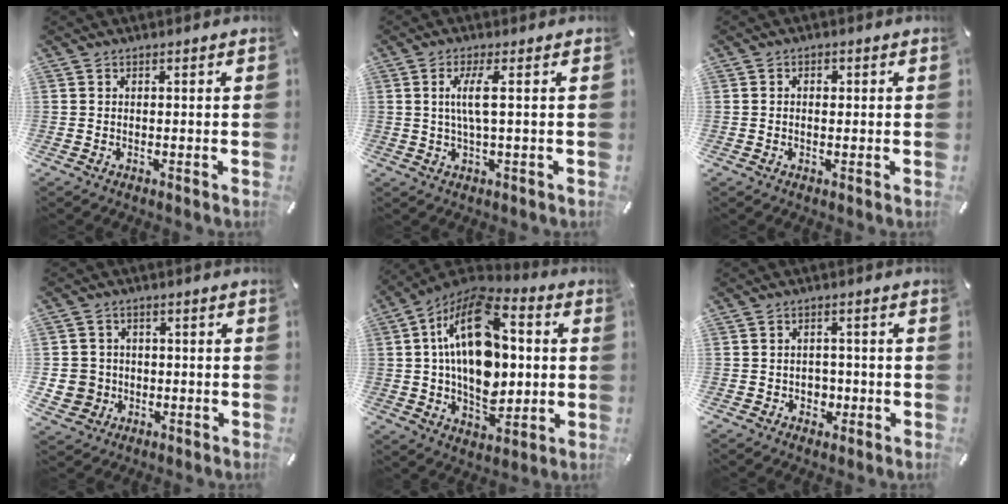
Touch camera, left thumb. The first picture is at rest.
{"total": 5.8, "force": [0.8, 0.9, 5.7], "torque": [-0.110, -0.002, 0.010]}
{"total": 1.5, "force": [0.0, 1.1, 1.0], "torque": [-0.013, 0.002, -0.003]}
{"total": 6.5, "force": [-1.0, 6.4, 1.2], "torque": [-0.035, 0.014, -0.014]}
{"total": 22.0, "force": [3.2, 13.8, 16.8], "torque": [-0.310, -0.014, 0.047]}
{"total": 3.3, "force": [-0.8, 3.0, 1.2], "torque": [-0.016, 0.000, -0.017]}